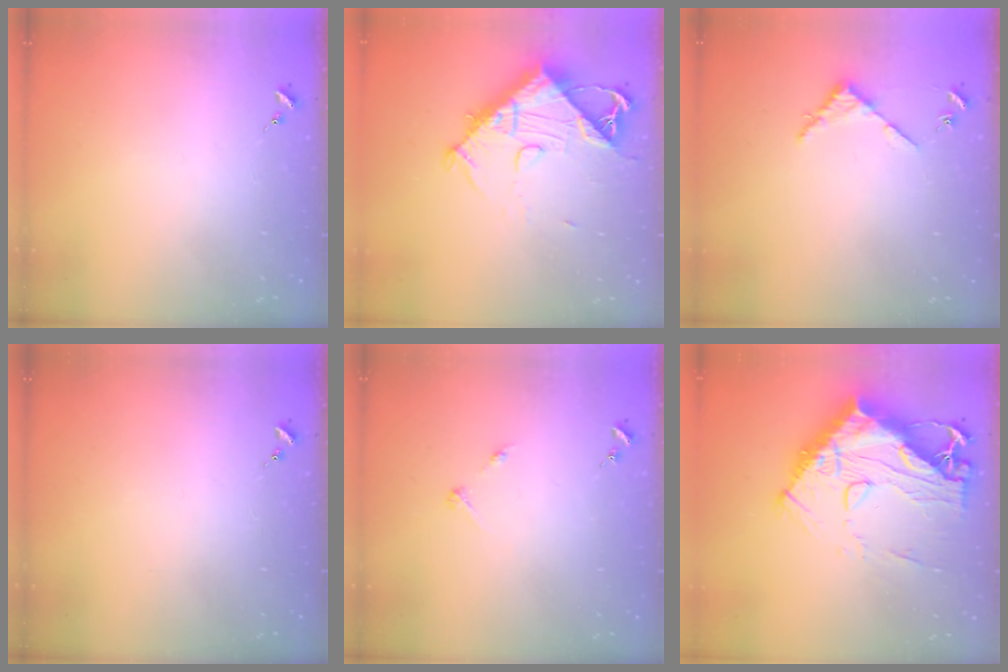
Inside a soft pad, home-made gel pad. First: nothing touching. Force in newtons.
{"total": 12.5, "press": 12.5, "slide": 1.3}
{"total": 3.4, "press": 3.4, "slide": 0.4}
{"total": 0.0}
{"total": 2.8, "press": 2.8, "slide": 0.3}
{"total": 23.2, "press": 23.1, "slide": 2.2}